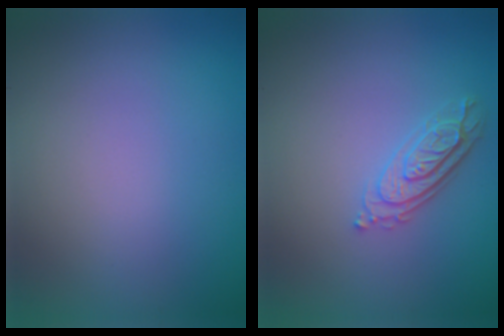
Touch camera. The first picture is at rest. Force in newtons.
{"total": 3.0, "press": 2.6, "slide": 1.5}